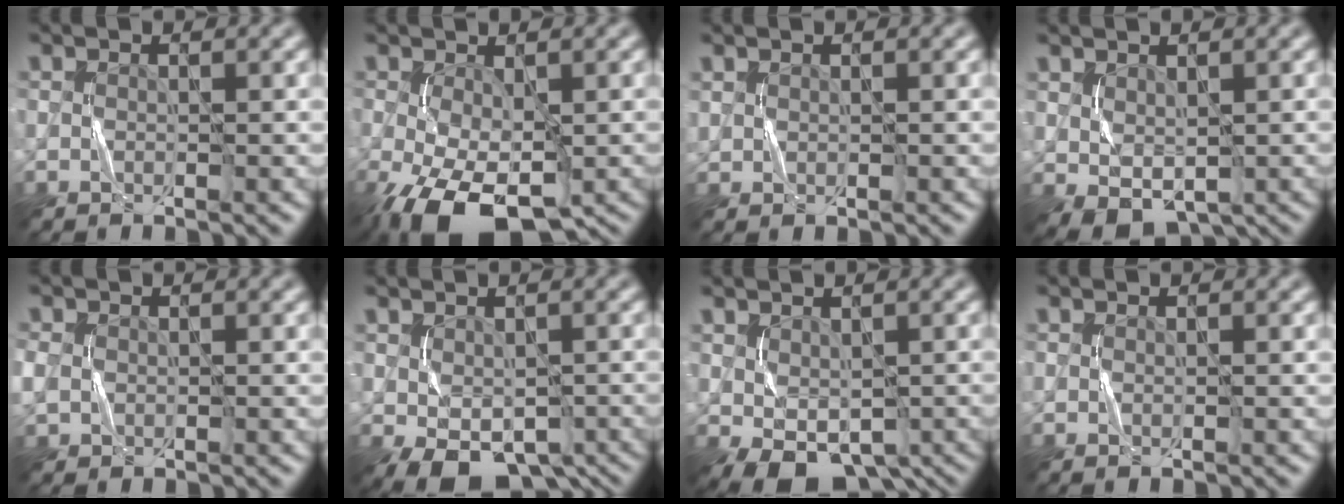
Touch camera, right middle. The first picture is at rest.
{"total": 8.9, "force": [-4.0, 4.5, 6.6], "torque": [-0.144, -0.024, -0.061]}
{"total": 0.6, "force": [0.5, 0.3, 0.2], "torque": [-0.006, -0.001, 0.014]}
{"total": 3.3, "force": [0.0, 2.2, 2.5], "torque": [-0.050, -0.007, 0.010]}
{"total": 1.8, "force": [0.1, 1.5, 1.0], "torque": [-0.025, 0.001, 0.002]}
{"total": 6.6, "force": [-3.1, 3.7, 4.6], "torque": [-0.077, -0.015, -0.039]}
{"total": 5.4, "force": [-1.8, 3.3, 3.9], "torque": [-0.072, -0.008, -0.021]}
{"total": 0.0}